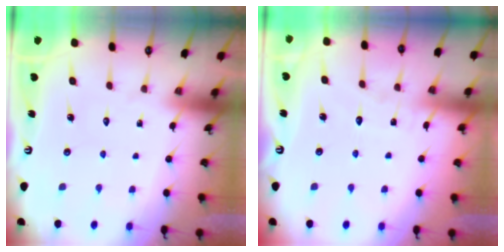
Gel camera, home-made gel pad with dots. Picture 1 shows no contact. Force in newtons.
{"total": 4.8, "press": 4.7, "slide": 0.6}